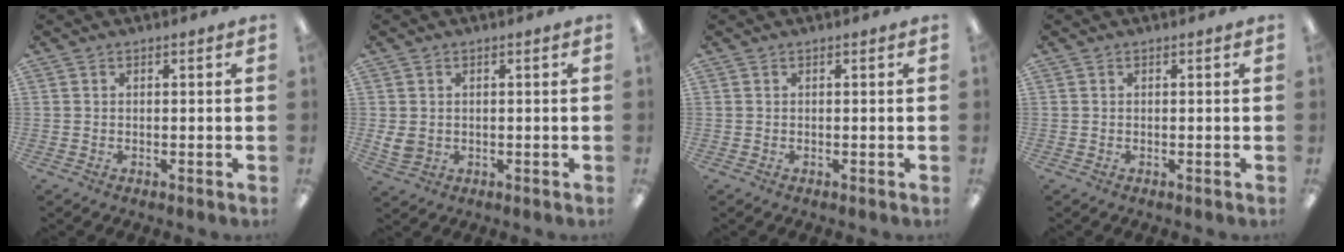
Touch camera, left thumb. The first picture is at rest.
{"total": 3.7, "force": [0.3, 3.0, 2.1], "torque": [-0.038, -0.001, 0.005]}
{"total": 0.0}
{"total": 0.0}